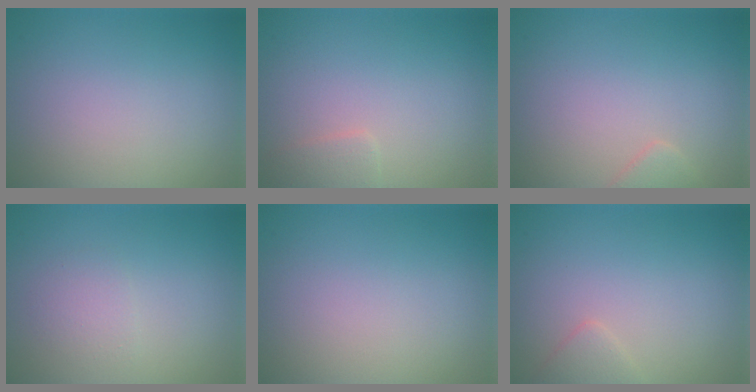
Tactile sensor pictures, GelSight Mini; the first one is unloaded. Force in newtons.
{"total": 1.2, "press": 1.2, "slide": 0.0}
{"total": 1.4, "press": 1.4, "slide": 0.1}
{"total": 1.4, "press": 1.4, "slide": 0.0}
{"total": 0.0}
{"total": 1.3, "press": 1.3, "slide": 0.0}